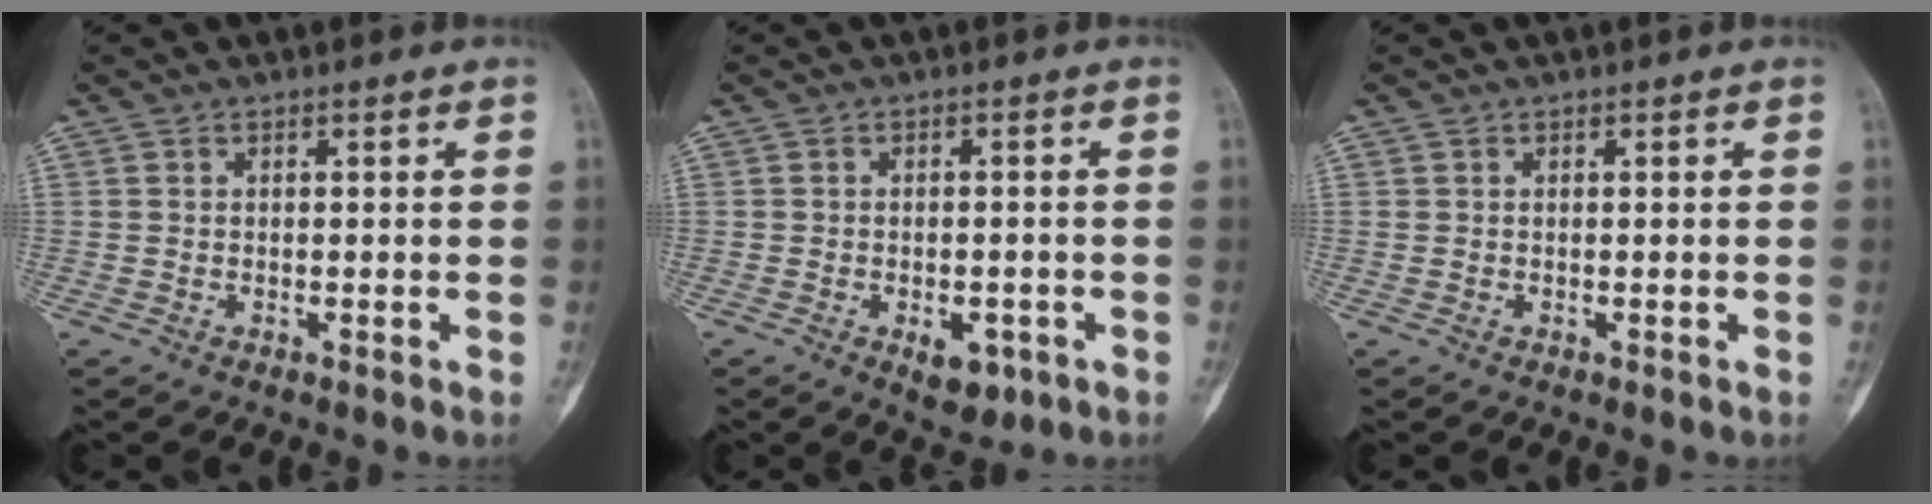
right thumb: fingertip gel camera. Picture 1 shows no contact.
{"total": 4.9, "force": [-2.1, 2.7, 3.4], "torque": [-0.035, 0.008, -0.019]}
{"total": 0.0}